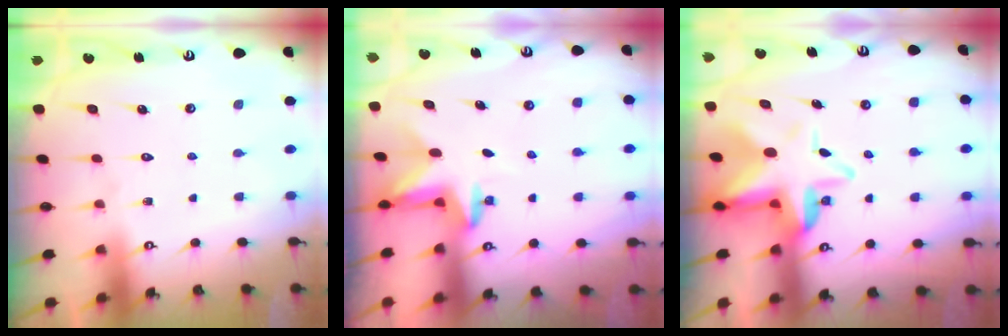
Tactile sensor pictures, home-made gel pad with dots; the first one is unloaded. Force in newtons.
{"total": 3.2, "press": 3.1, "slide": 0.7}
{"total": 9.6, "press": 9.5, "slide": 1.6}